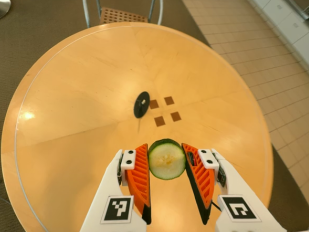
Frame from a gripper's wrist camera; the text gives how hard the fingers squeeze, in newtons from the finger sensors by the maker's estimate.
{"total": 8.1, "left": 7.9, "right": 8.3}